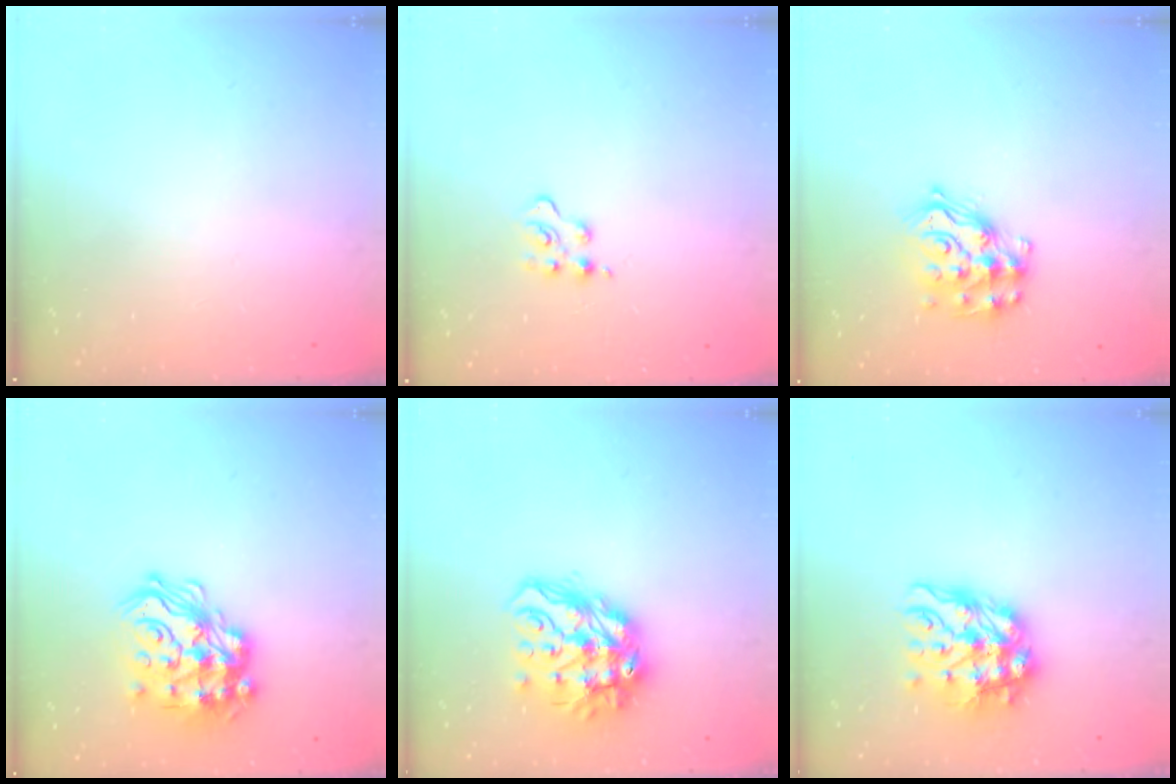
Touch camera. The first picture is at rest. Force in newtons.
{"total": 5.9, "press": 5.9, "slide": 0.5}
{"total": 14.8, "press": 14.8, "slide": 0.9}
{"total": 21.6, "press": 21.5, "slide": 1.8}
{"total": 16.0, "press": 15.9, "slide": 2.0}
{"total": 13.0, "press": 12.9, "slide": 1.5}